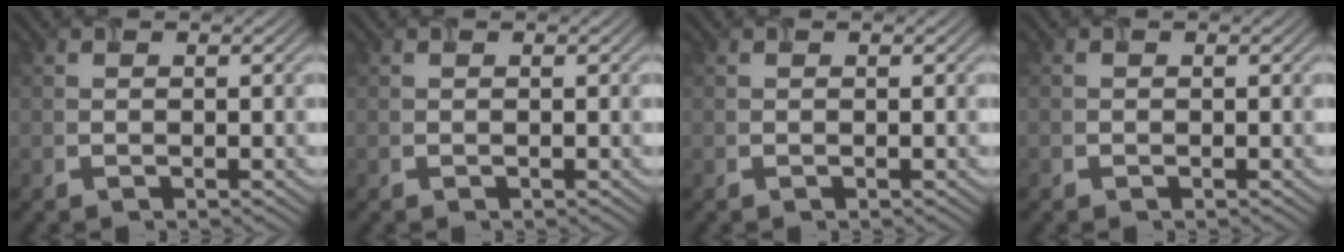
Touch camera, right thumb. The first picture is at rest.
{"total": 0.0}
{"total": 0.0}
{"total": 0.0}